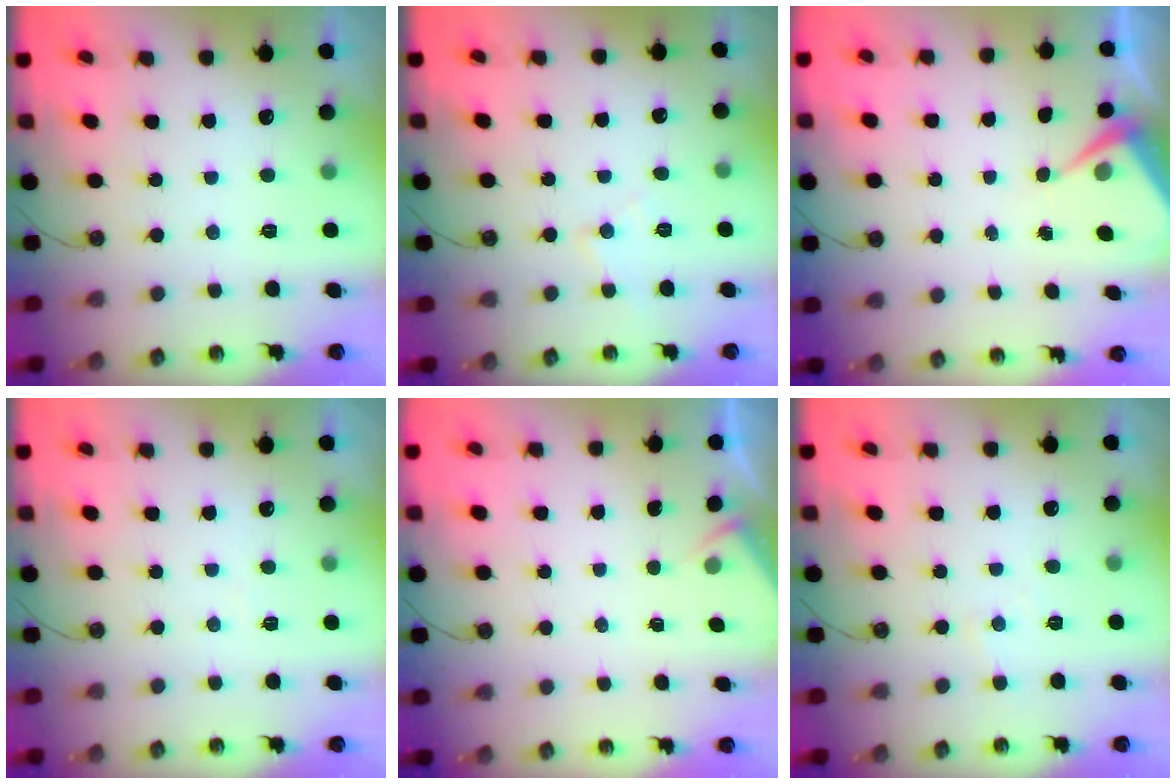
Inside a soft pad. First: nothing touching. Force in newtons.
{"total": 6.6, "press": 6.6, "slide": 0.3}
{"total": 5.2, "press": 5.2, "slide": 0.6}
{"total": 2.8, "press": 2.7, "slide": 0.5}
{"total": 2.1, "press": 2.1, "slide": 0.4}
{"total": 3.0, "press": 2.9, "slide": 0.6}